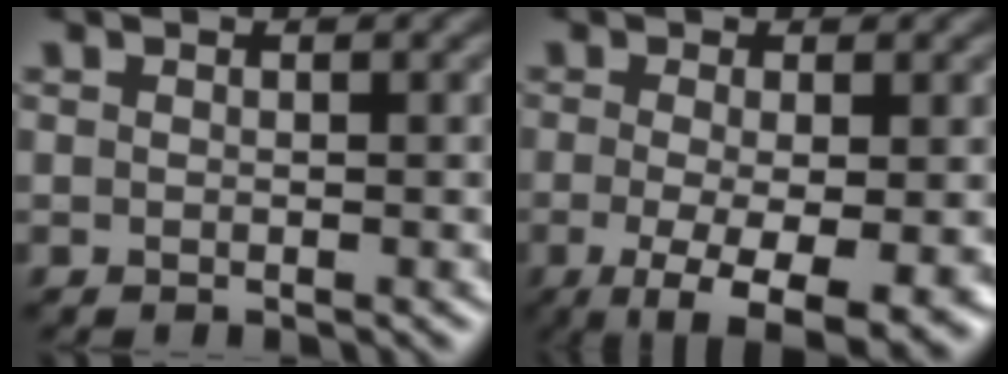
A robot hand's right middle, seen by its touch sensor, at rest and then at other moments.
{"total": 7.0, "force": [-2.5, 2.0, 6.3], "torque": [-0.114, -0.017, -0.033]}